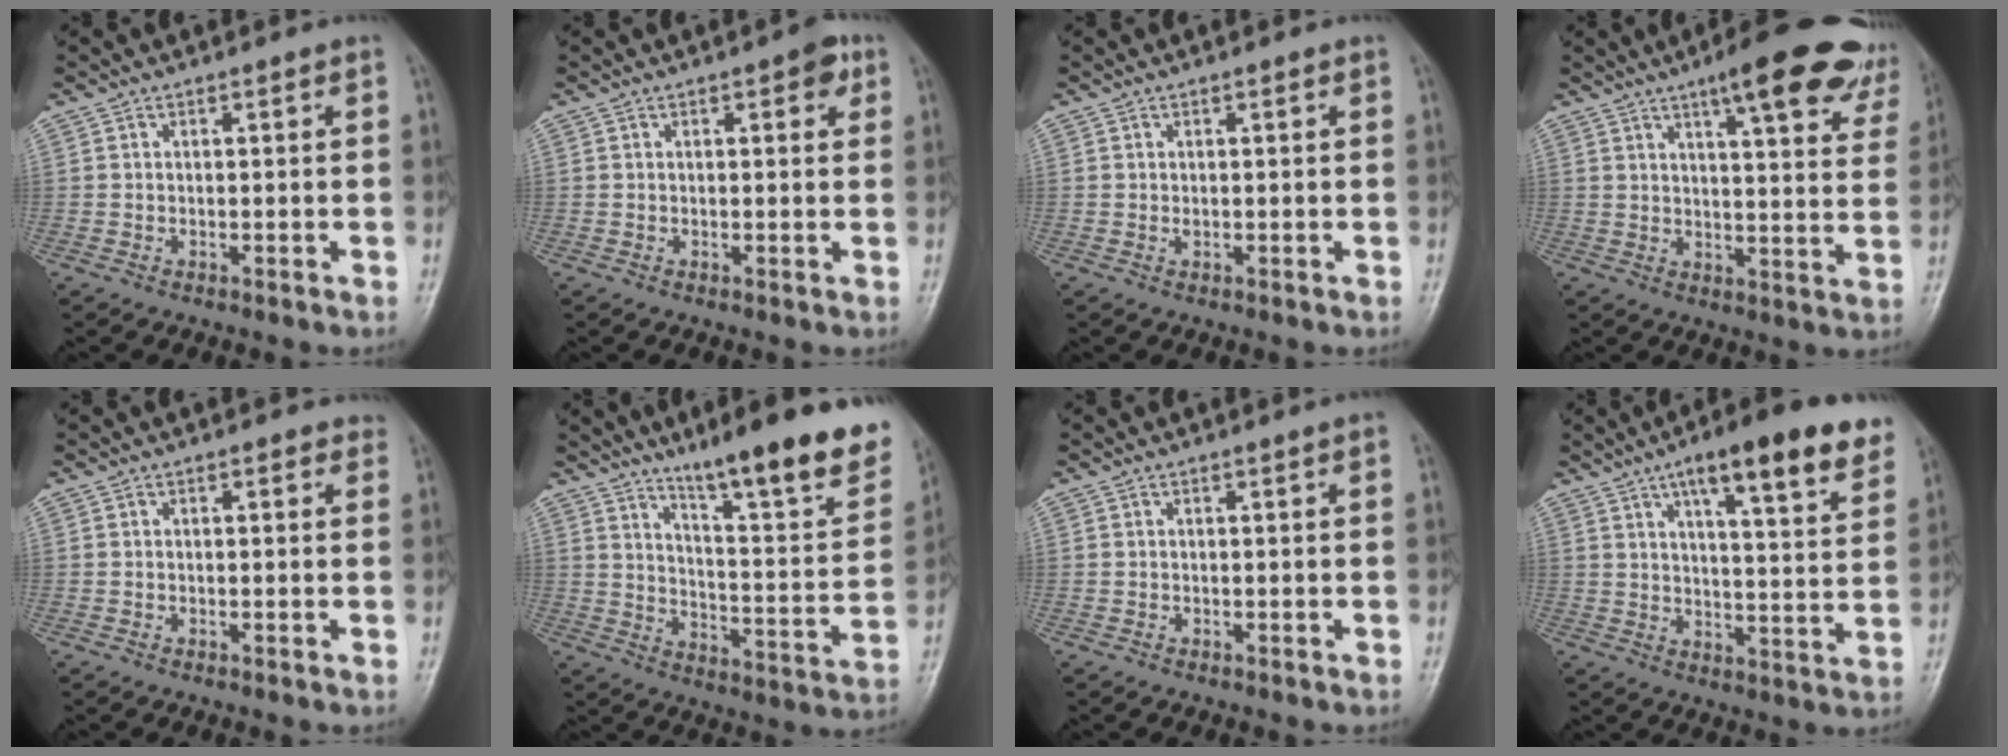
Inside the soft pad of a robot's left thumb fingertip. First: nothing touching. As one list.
[{"total": 3.3, "force": [1.5, 1.4, 2.6], "torque": [-0.021, 0.000, 0.012]}, {"total": 0.8, "force": [0.2, 0.4, 0.6], "torque": [-0.009, 0.000, 0.005]}, {"total": 19.9, "force": [13.2, 5.1, 14.0], "torque": [-0.153, -0.035, 0.155]}, {"total": 1.3, "force": [0.8, 0.7, 0.8], "torque": [0.001, -0.001, 0.003]}, {"total": 22.3, "force": [15.5, 3.5, 15.7], "torque": [-0.200, -0.075, 0.233]}, {"total": 1.6, "force": [0.8, 0.0, 1.4], "torque": [-0.022, 0.002, 0.009]}, {"total": 17.8, "force": [10.9, 4.5, 13.3], "torque": [-0.158, -0.037, 0.152]}]